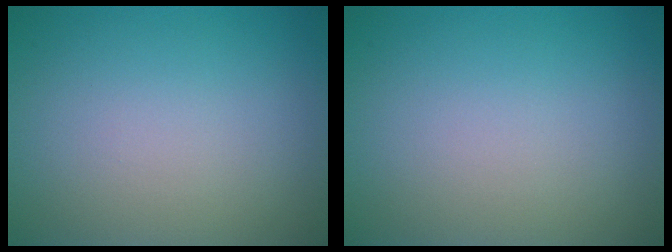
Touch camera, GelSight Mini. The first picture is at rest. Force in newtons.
{"total": 0.0}